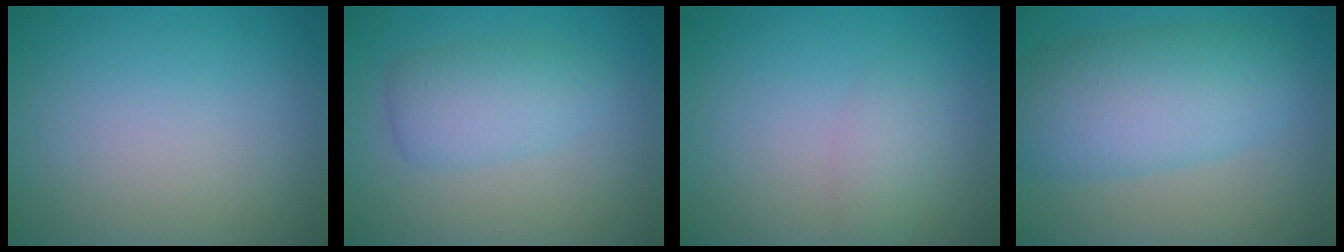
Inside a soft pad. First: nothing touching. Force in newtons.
{"total": 3.2, "press": 3.2, "slide": 0.1}
{"total": 1.6, "press": 1.6, "slide": 0.1}
{"total": 7.5, "press": 7.5, "slide": 0.0}